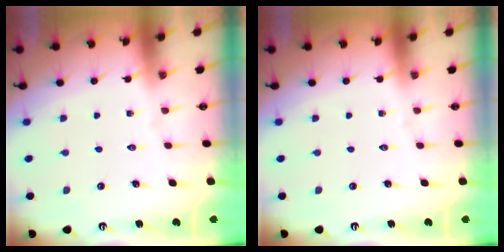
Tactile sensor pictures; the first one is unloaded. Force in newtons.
{"total": 0.0}